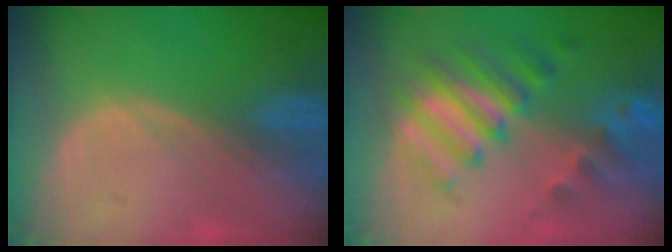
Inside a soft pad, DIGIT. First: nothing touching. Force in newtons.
{"total": 8.5, "press": 7.9, "slide": 3.0}